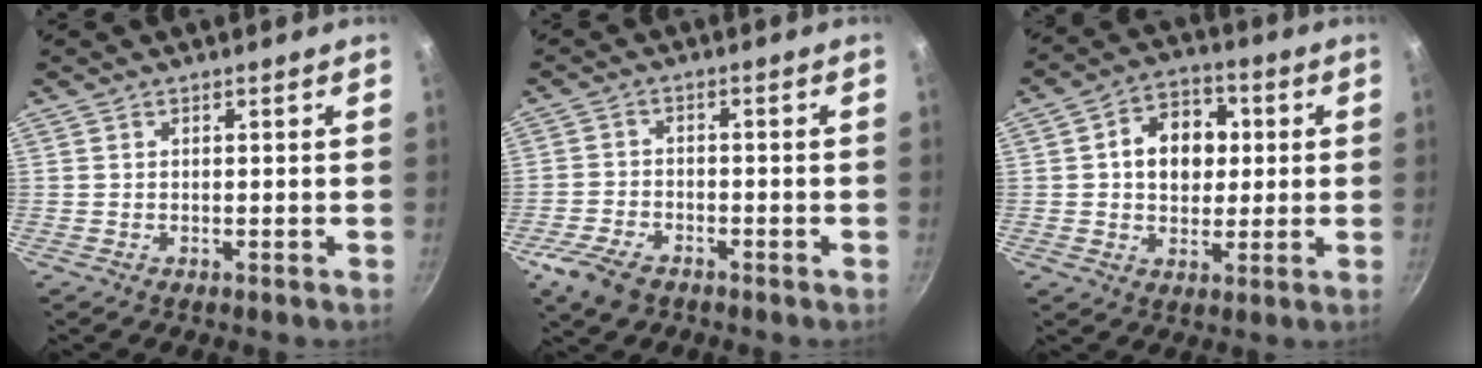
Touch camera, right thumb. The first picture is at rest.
{"total": 7.0, "force": [-4.4, 3.7, 3.9], "torque": [-0.089, 0.019, -0.087]}
{"total": 11.4, "force": [1.7, 8.6, 7.2], "torque": [-0.072, 0.010, 0.017]}